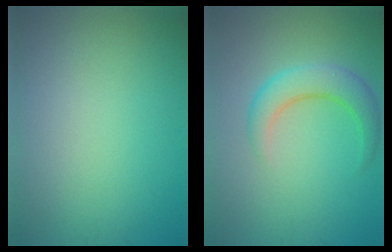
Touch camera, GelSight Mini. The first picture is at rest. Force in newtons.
{"total": 4.0, "press": 4.0, "slide": 0.1}